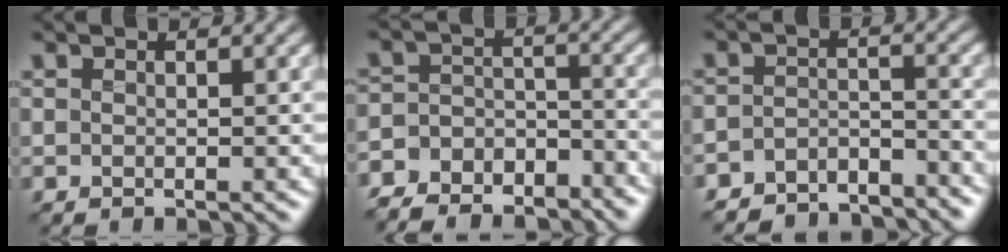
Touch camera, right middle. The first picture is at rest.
{"total": 8.1, "force": [-7.2, 3.3, 1.5], "torque": [-0.022, 0.000, -0.117]}
{"total": 5.5, "force": [-5.2, 1.5, 0.9], "torque": [-0.012, -0.011, -0.085]}